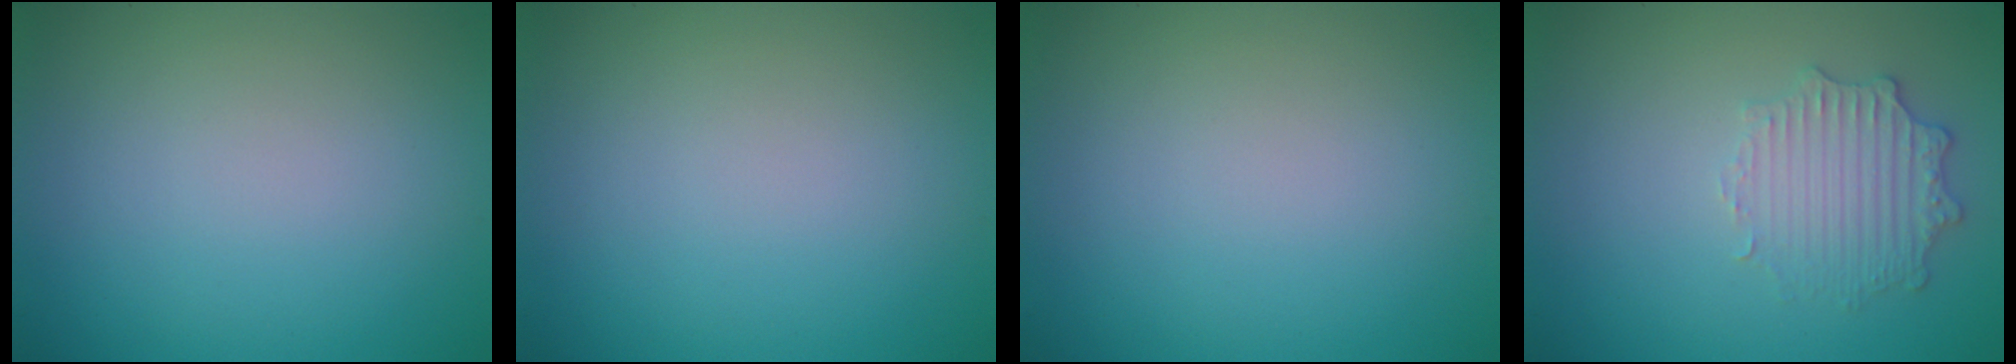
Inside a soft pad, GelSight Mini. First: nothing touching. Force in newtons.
{"total": 0.0}
{"total": 0.0}
{"total": 2.6, "press": 2.5, "slide": 0.7}